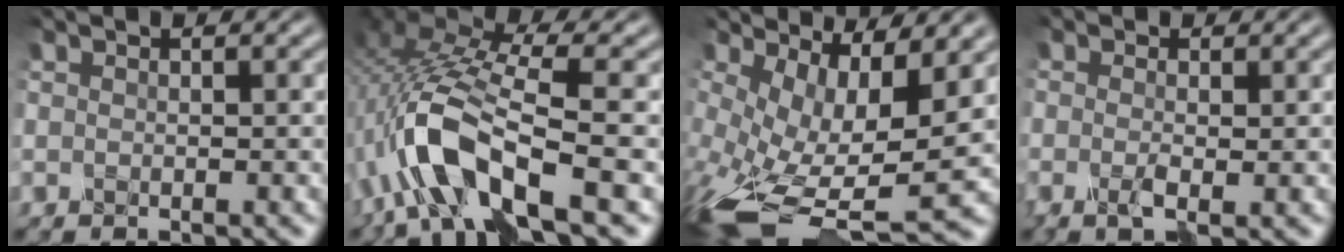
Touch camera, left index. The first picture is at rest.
{"total": 7.8, "force": [-3.1, 3.1, 6.4], "torque": [-0.145, 0.023, -0.071]}
{"total": 8.3, "force": [-1.5, 3.7, 7.3], "torque": [-0.166, -0.031, -0.026]}
{"total": 1.0, "force": [-0.2, 0.2, 1.0], "torque": [-0.034, 0.002, -0.011]}